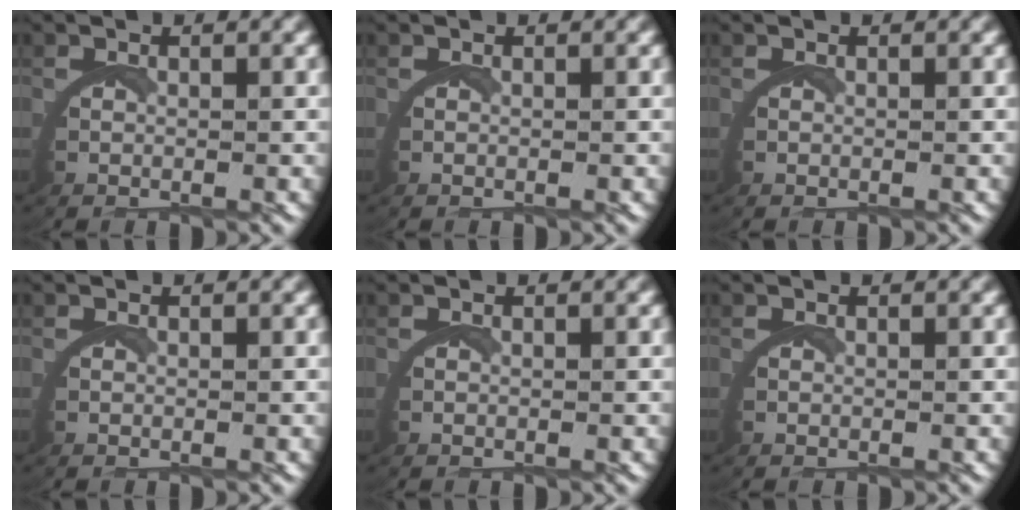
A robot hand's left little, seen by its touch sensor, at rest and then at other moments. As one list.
[{"total": 0.0}, {"total": 0.0}, {"total": 0.0}, {"total": 0.0}, {"total": 0.0}]